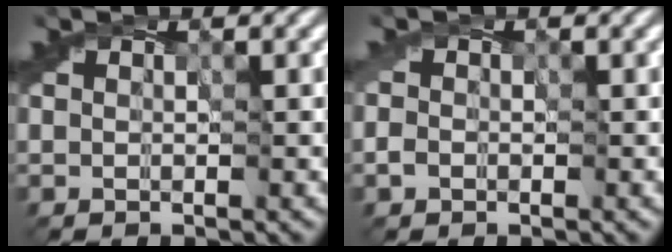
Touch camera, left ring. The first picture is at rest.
{"total": 0.7, "force": [-0.4, 0.6, 0.1], "torque": [-0.002, 0.005, -0.013]}